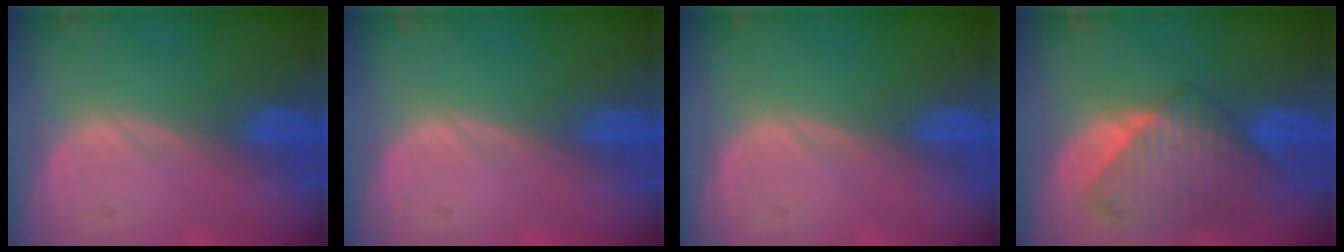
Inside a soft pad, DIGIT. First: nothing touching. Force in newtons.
{"total": 0.0}
{"total": 0.0}
{"total": 9.0, "press": 8.1, "slide": 3.9}